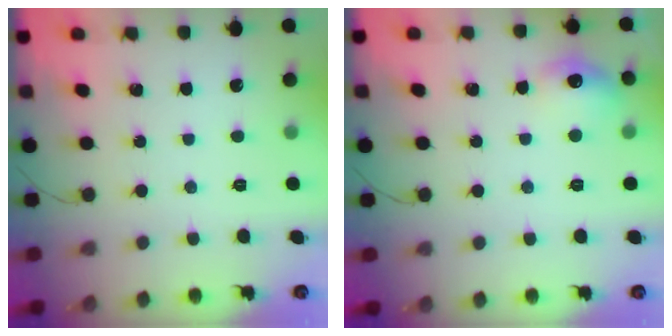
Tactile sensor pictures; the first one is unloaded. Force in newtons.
{"total": 9.0, "press": 8.9, "slide": 1.0}